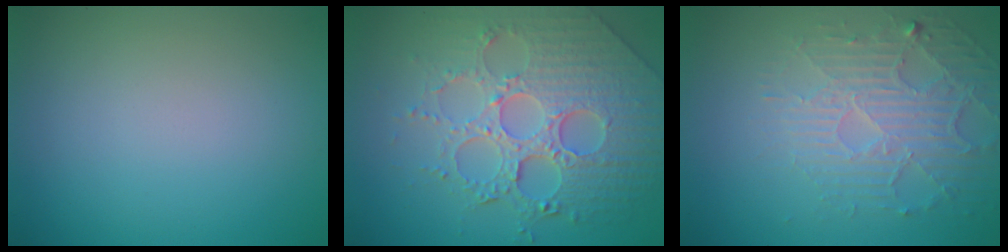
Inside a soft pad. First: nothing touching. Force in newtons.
{"total": 8.1, "press": 6.0, "slide": 5.5}
{"total": 4.8, "press": 3.4, "slide": 3.4}